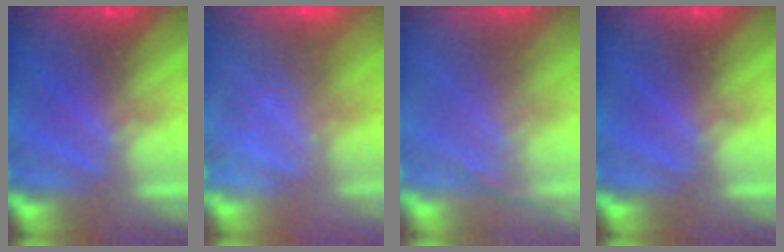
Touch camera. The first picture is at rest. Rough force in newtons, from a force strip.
{"total": 3.3}
{"total": 1.4}
{"total": 0.0}